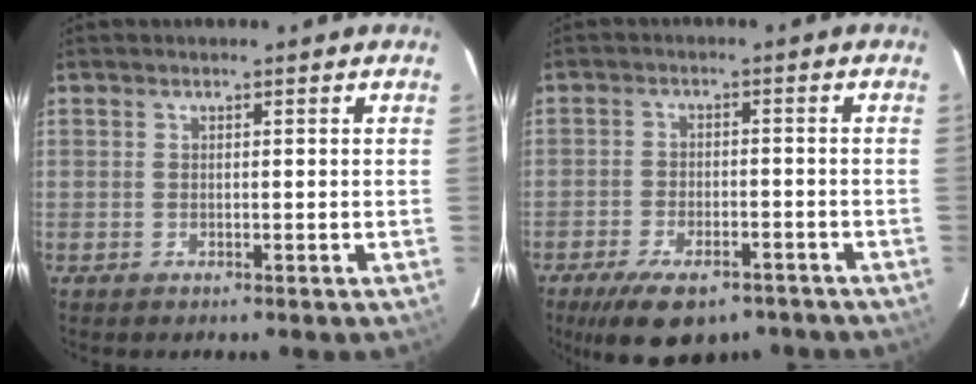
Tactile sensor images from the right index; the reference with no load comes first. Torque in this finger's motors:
{"motor_torque": [1.18, -0.96, 0.48, 0.10]}